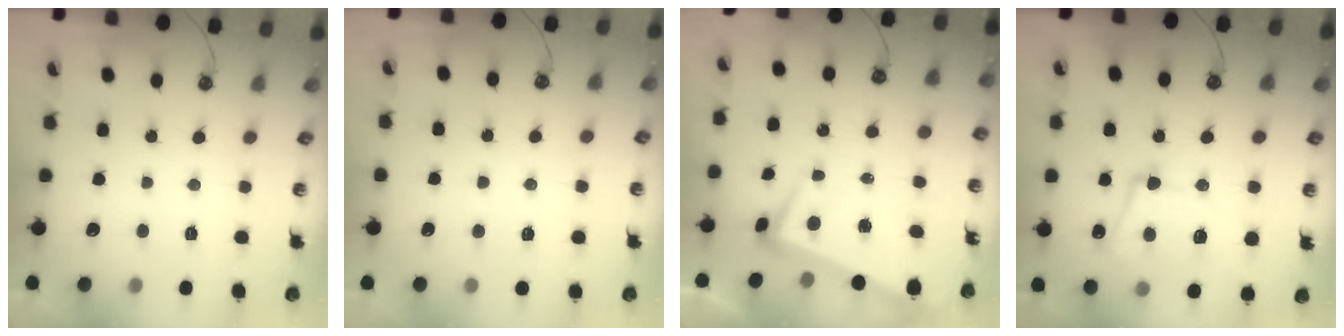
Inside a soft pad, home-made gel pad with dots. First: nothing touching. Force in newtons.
{"total": 5.2, "press": 5.2, "slide": 0.5}
{"total": 1.4, "press": 1.1, "slide": 0.8}
{"total": 7.9, "press": 7.8, "slide": 1.1}